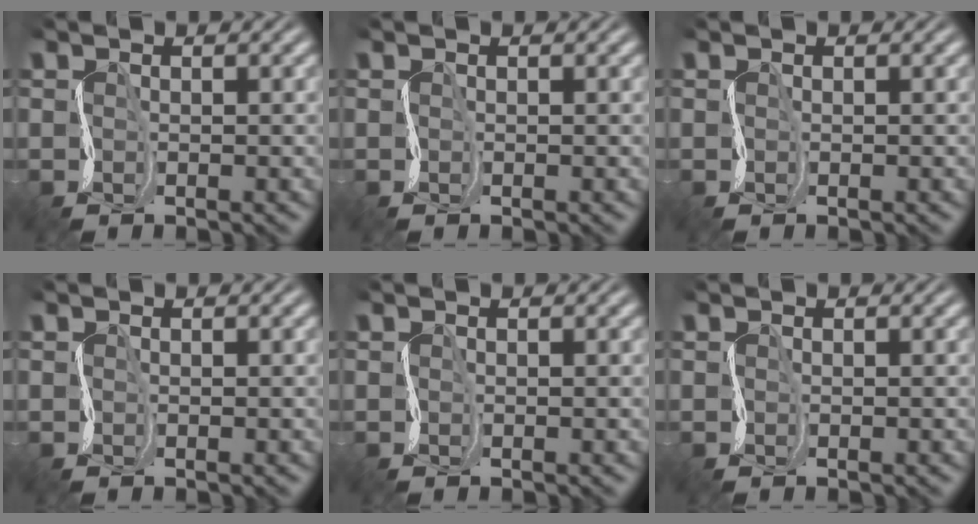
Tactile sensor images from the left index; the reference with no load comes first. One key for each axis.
{"total": 0.0}
{"total": 0.0}
{"total": 0.0}
{"total": 0.0}
{"total": 0.0}